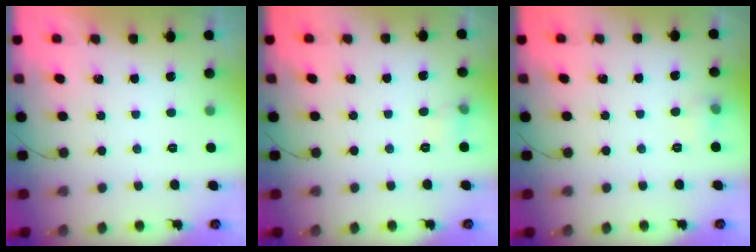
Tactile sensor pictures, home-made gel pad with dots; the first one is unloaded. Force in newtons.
{"total": 4.8, "press": 4.6, "slide": 1.4}
{"total": 4.9, "press": 4.7, "slide": 1.4}